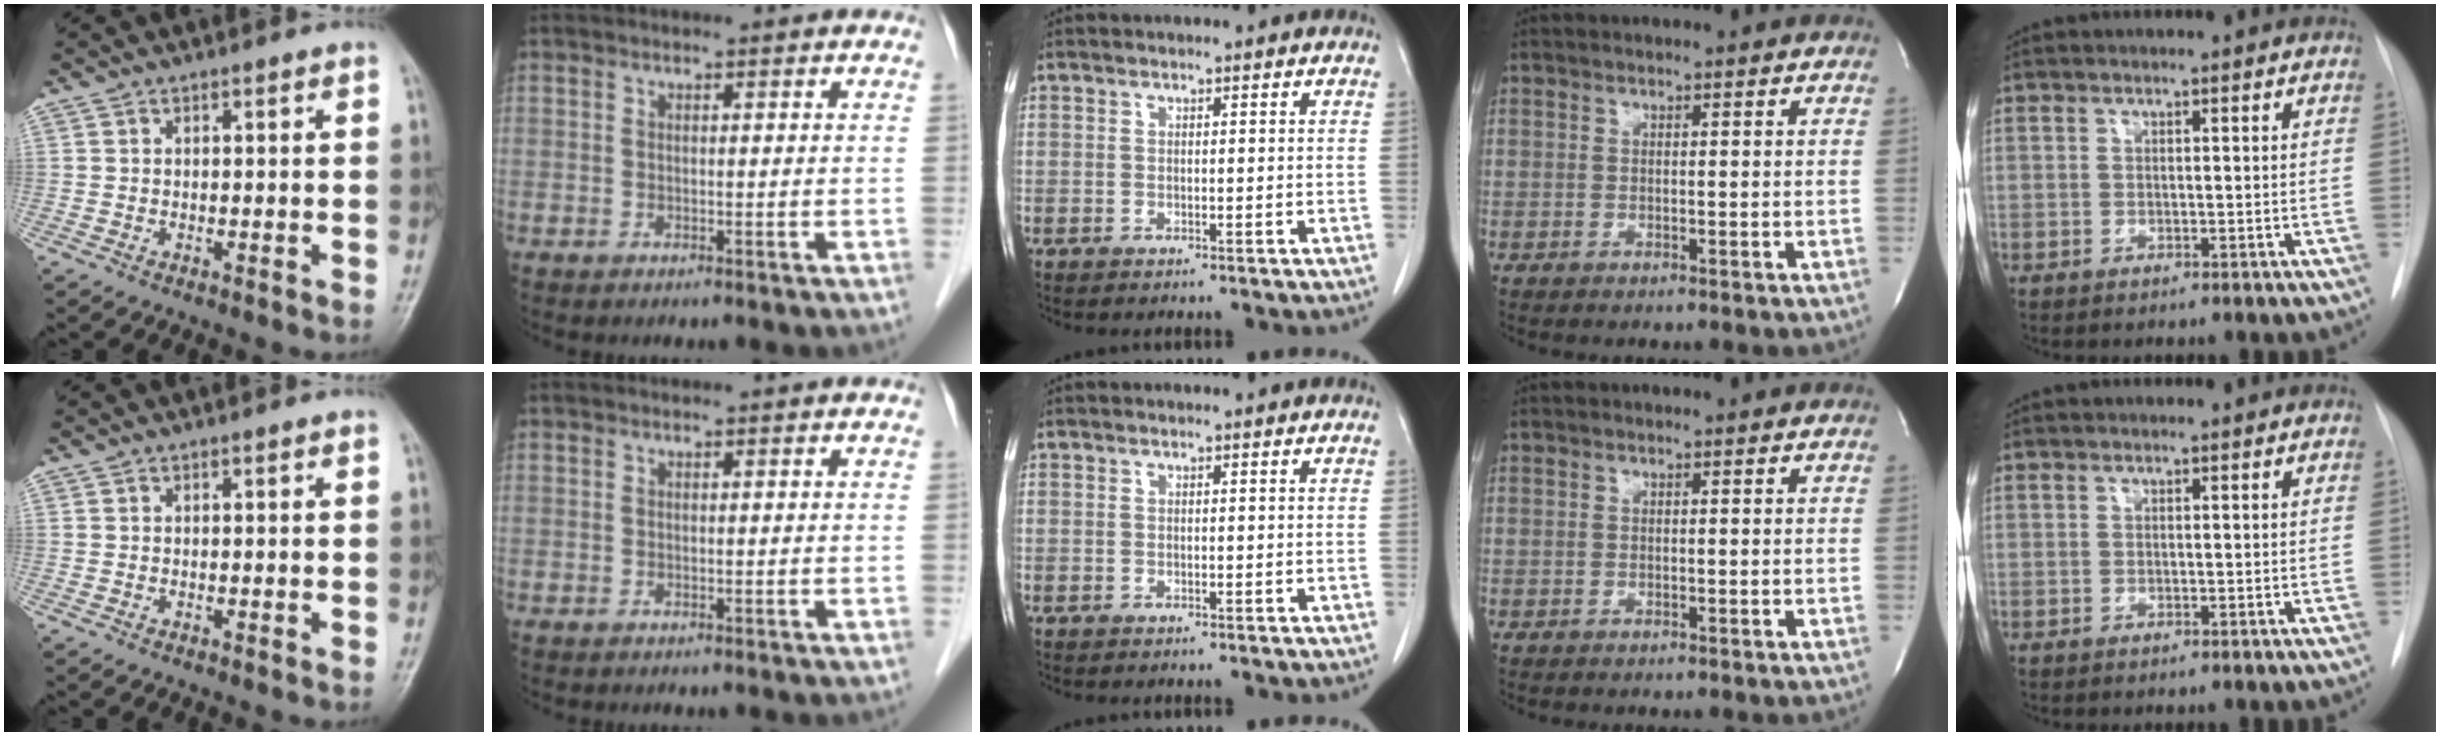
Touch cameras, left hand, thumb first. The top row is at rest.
{}